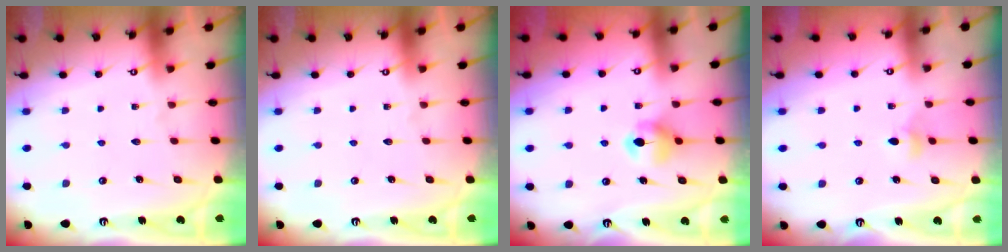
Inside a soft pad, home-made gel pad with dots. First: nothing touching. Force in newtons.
{"total": 0.0}
{"total": 5.9, "press": 5.9, "slide": 0.7}
{"total": 3.8, "press": 3.7, "slide": 0.7}